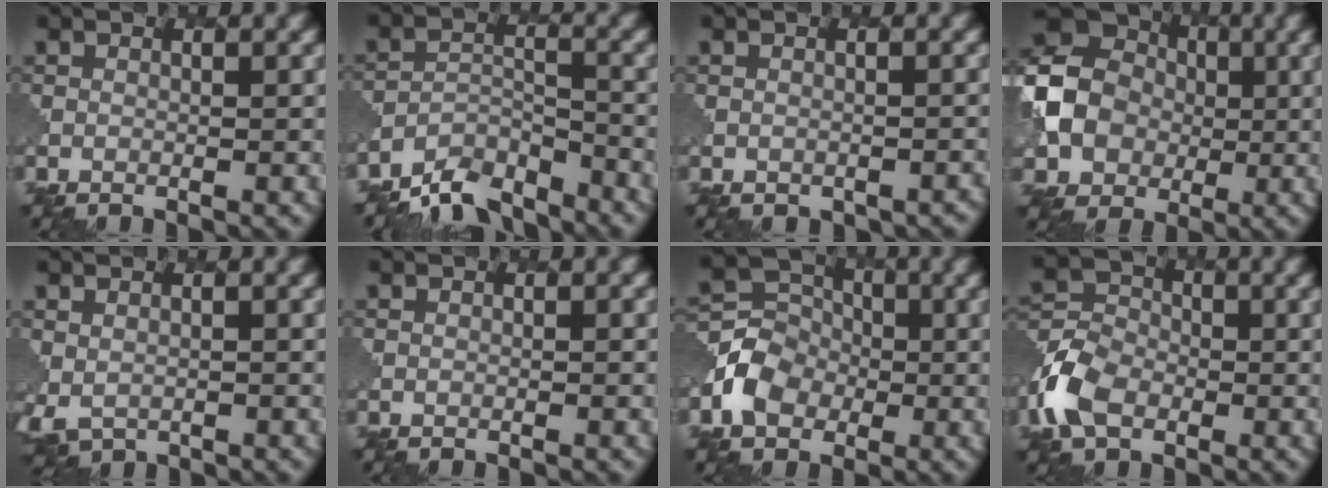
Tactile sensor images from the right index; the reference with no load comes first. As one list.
[{"total": 6.1, "force": [-5.6, 1.9, 1.5], "torque": [-0.023, -0.012, -0.104]}, {"total": 1.5, "force": [-1.2, 0.9, 0.1], "torque": [-0.006, -0.004, -0.007]}, {"total": 10.7, "force": [-0.2, 9.5, 5.0], "torque": [-0.116, -0.002, -0.033]}, {"total": 2.0, "force": [-0.2, 1.7, 1.1], "torque": [-0.021, -0.012, 0.009]}, {"total": 0.0}, {"total": 4.4, "force": [-1.5, 3.8, 1.6], "torque": [-0.034, 0.003, -0.038]}, {"total": 6.0, "force": [-2.5, 4.3, 3.3], "torque": [-0.082, 0.001, -0.057]}]